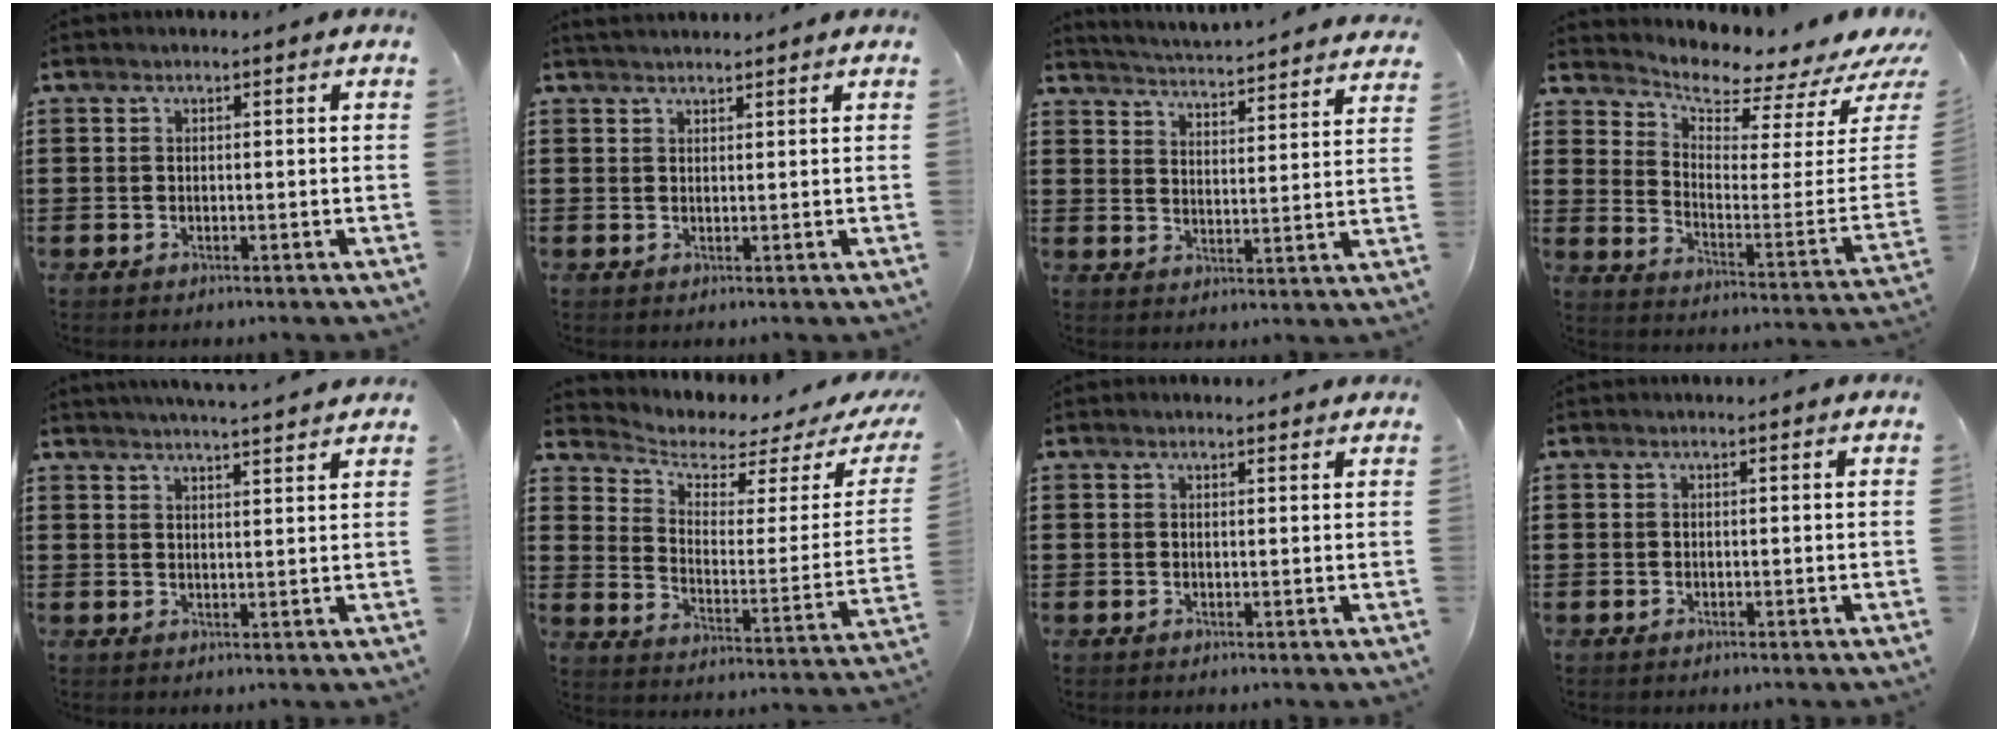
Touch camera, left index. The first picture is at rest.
{"total": 1.5, "force": [1.5, 0.3, 0.2], "torque": [-0.006, 0.000, 0.031]}
{"total": 3.9, "force": [3.7, -1.0, 0.2], "torque": [-0.026, -0.041, 0.059]}
{"total": 4.5, "force": [4.3, 0.6, 1.4], "torque": [-0.042, -0.060, 0.065]}
{"total": 3.4, "force": [3.3, -0.9, 0.7], "torque": [-0.024, -0.017, 0.059]}
{"total": 3.0, "force": [2.5, 1.0, 1.5], "torque": [-0.050, -0.024, 0.037]}
{"total": 1.0, "force": [0.9, 0.2, 0.3], "torque": [-0.008, 0.002, 0.016]}
{"total": 0.0}